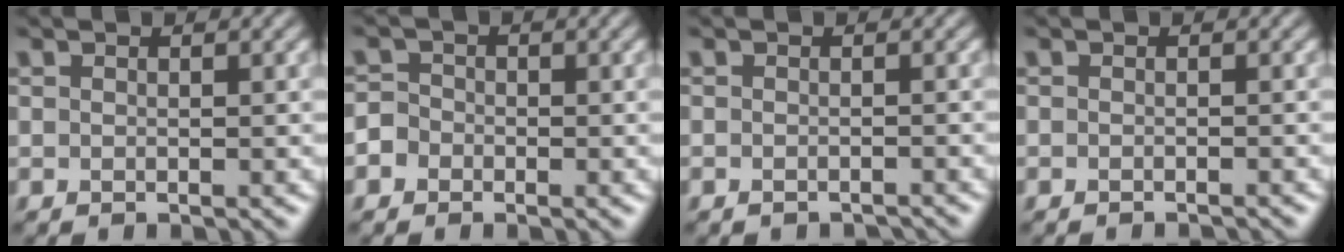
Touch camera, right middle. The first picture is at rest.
{"total": 2.0, "force": [-0.9, 1.7, 0.6], "torque": [0.003, 0.007, -0.022]}
{"total": 1.7, "force": [-1.6, 0.2, 0.4], "torque": [0.001, -0.004, -0.023]}
{"total": 1.3, "force": [-1.2, 0.1, 0.4], "torque": [0.003, -0.003, -0.017]}